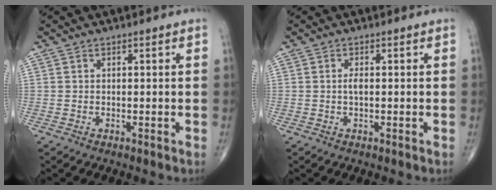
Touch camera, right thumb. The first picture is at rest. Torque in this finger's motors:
{"motor_torque": [0.76, 0.29, 0.44, 0.19, 0.02]}